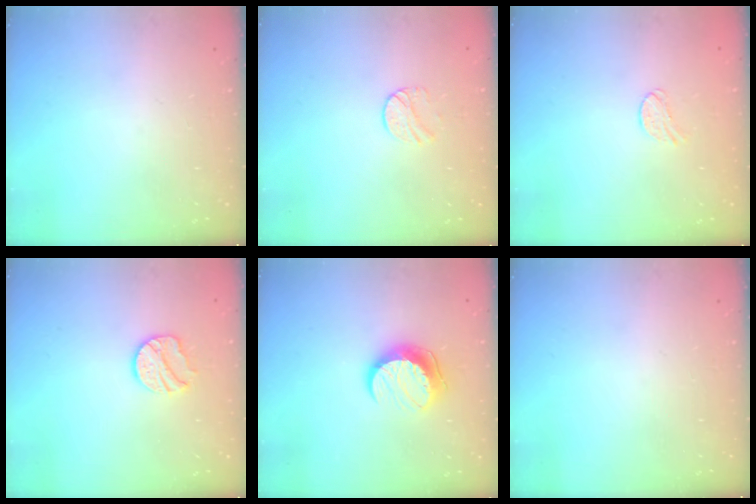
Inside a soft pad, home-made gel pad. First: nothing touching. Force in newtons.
{"total": 6.9, "press": 6.9, "slide": 0.7}
{"total": 6.7, "press": 6.7, "slide": 0.5}
{"total": 10.4, "press": 10.3, "slide": 0.6}
{"total": 10.3, "press": 10.3, "slide": 0.3}
{"total": 0.0}